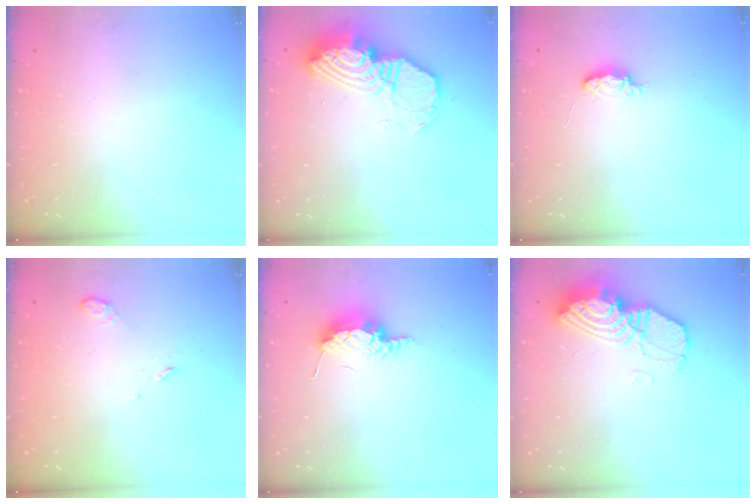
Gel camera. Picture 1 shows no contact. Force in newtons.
{"total": 14.8, "press": 14.8, "slide": 1.3}
{"total": 3.5, "press": 3.5, "slide": 0.5}
{"total": 4.0, "press": 4.0, "slide": 0.6}
{"total": 7.8, "press": 7.8, "slide": 0.2}
{"total": 12.9, "press": 12.9, "slide": 1.2}